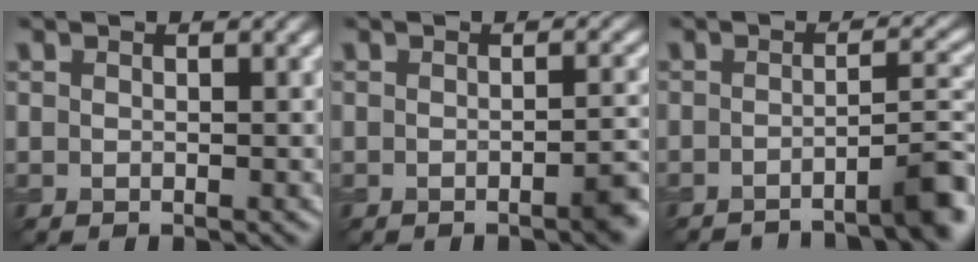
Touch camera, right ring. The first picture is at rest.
{"total": 2.4, "force": [-1.1, 0.5, 2.1], "torque": [-0.022, 0.003, -0.021]}
{"total": 5.4, "force": [-3.8, 0.8, 3.8], "torque": [-0.038, 0.012, -0.059]}